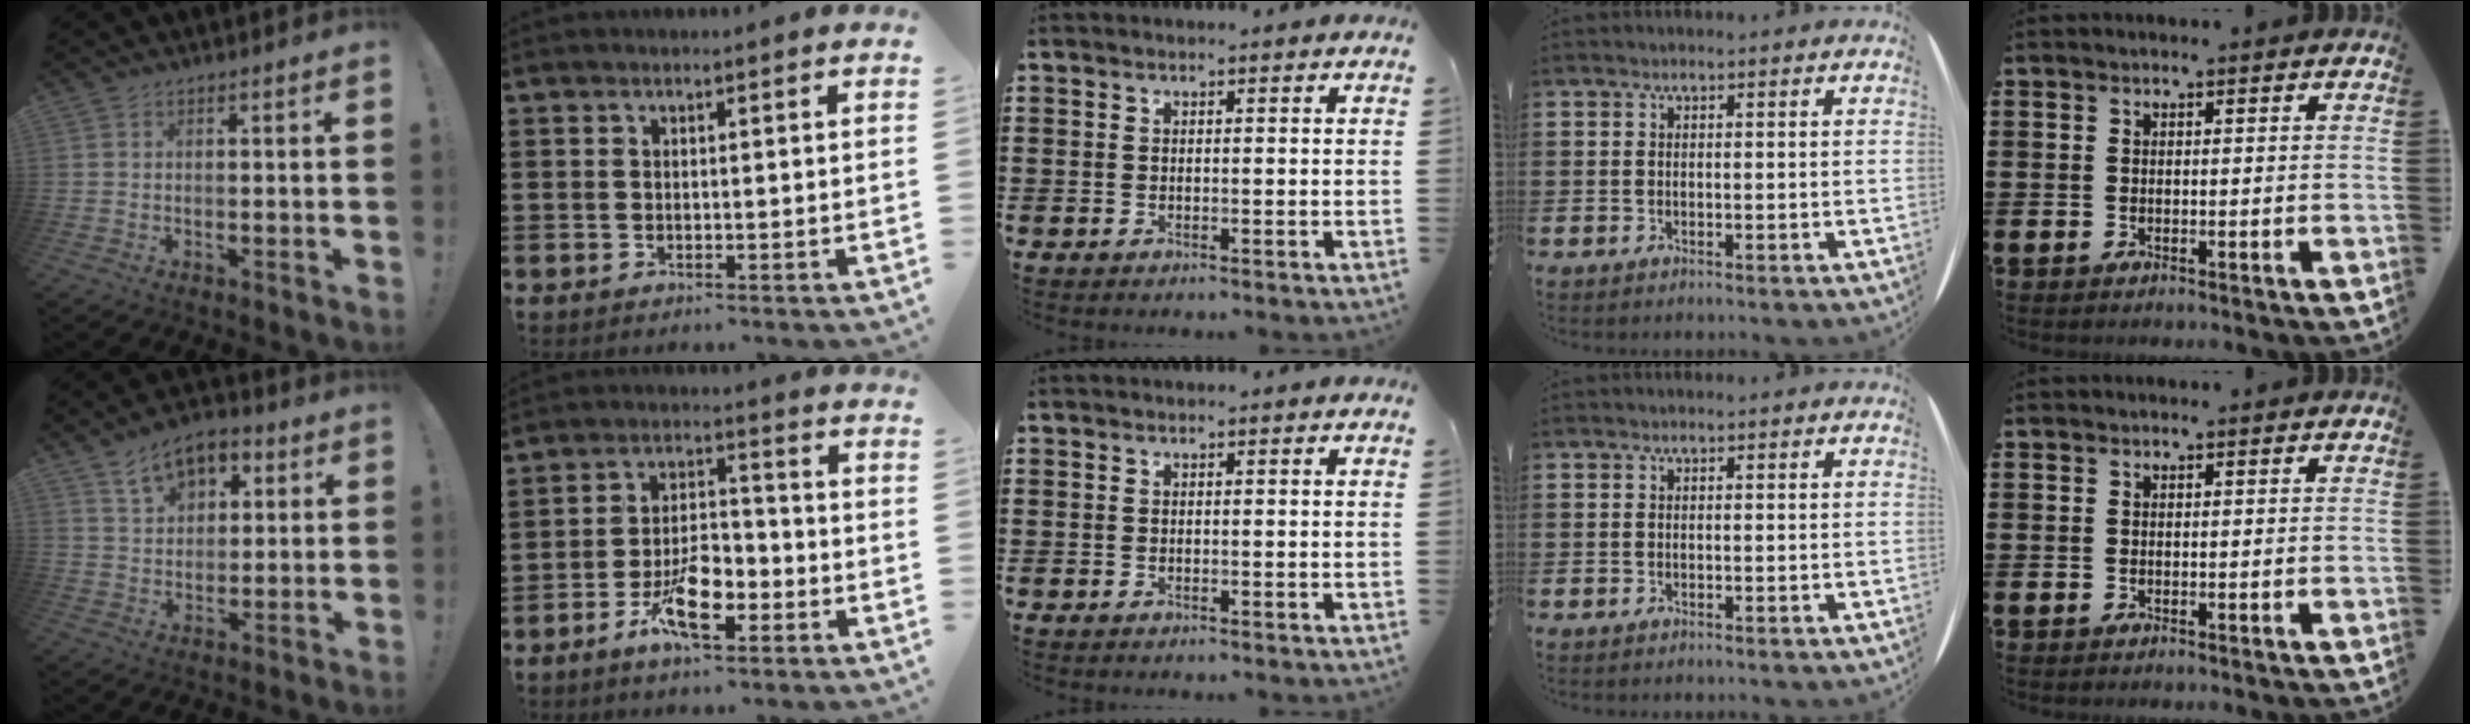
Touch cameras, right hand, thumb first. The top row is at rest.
{"thumb": {"total": 10.9, "force": [5.7, 7.3, 5.6], "torque": [-0.085, -0.020, 0.109]}, "index": {"total": 8.9, "force": [-4.4, 3.7, 6.7], "torque": [-0.137, 0.002, -0.080]}}